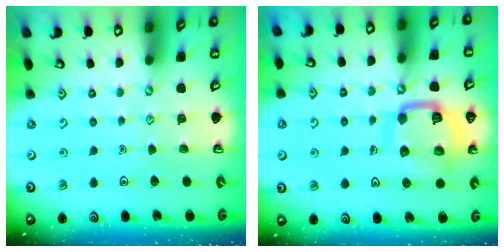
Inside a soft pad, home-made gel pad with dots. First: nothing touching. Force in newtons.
{"total": 14.0, "press": 13.9, "slide": 1.7}